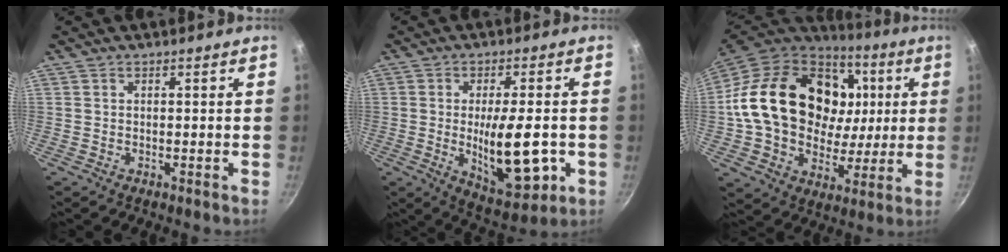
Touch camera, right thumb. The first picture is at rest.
{"total": 14.9, "force": [-2.3, 5.9, 13.5], "torque": [-0.183, -0.012, -0.023]}
{"total": 29.0, "force": [5.3, 21.3, 18.9], "torque": [-0.305, 0.012, 0.098]}